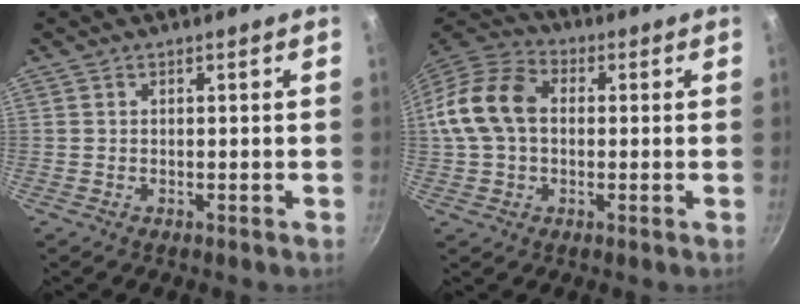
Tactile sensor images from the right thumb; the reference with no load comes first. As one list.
[{"total": 14.1, "force": [0.9, 10.1, 9.8], "torque": [-0.172, 0.032, 0.000]}]